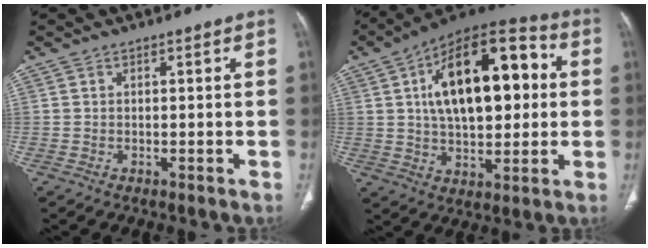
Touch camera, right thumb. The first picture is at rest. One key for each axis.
{"total": 22.7, "fx": 4.0, "fy": 11.6, "fz": 19.1, "tx": -0.265, "ty": 0.021, "tz": 0.057}